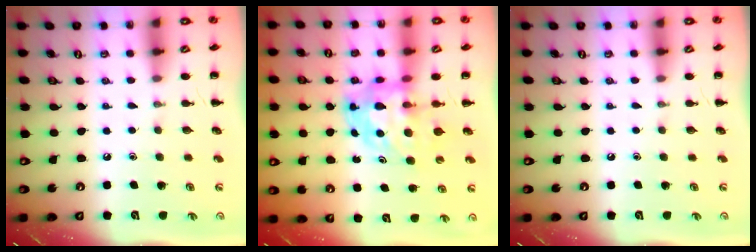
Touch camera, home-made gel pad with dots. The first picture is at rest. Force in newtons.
{"total": 6.5, "press": 6.3, "slide": 1.7}
{"total": 0.0}